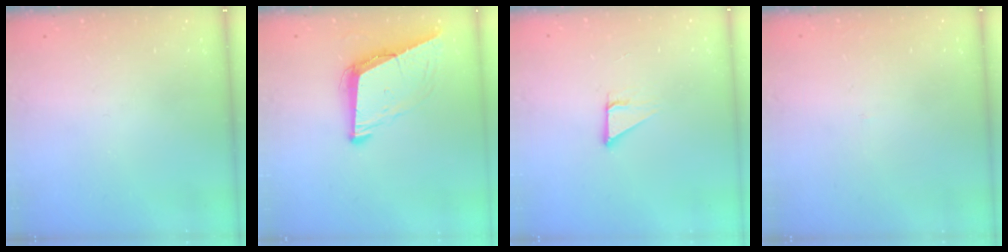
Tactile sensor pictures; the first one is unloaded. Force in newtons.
{"total": 9.1, "press": 8.3, "slide": 3.7}
{"total": 2.9, "press": 2.9, "slide": 0.2}
{"total": 1.5, "press": 1.5, "slide": 0.1}